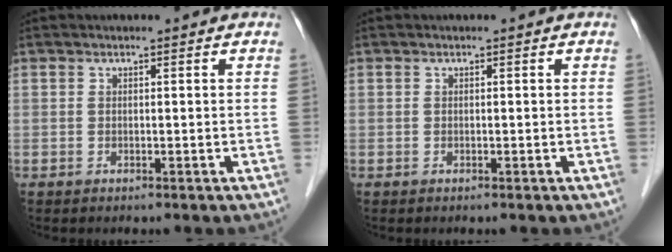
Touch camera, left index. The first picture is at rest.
{"total": 0.0}